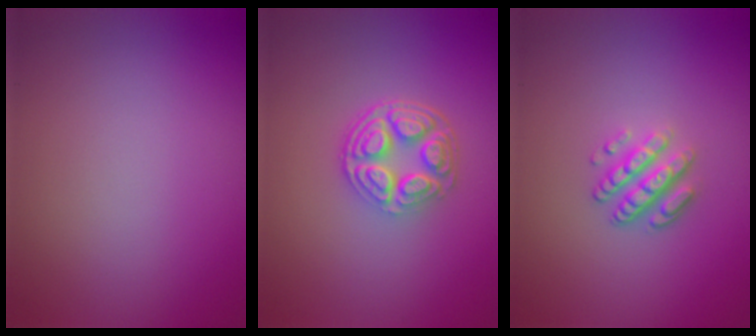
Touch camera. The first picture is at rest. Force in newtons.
{"total": 5.0, "press": 3.7, "slide": 3.3}
{"total": 3.2, "press": 2.5, "slide": 2.0}